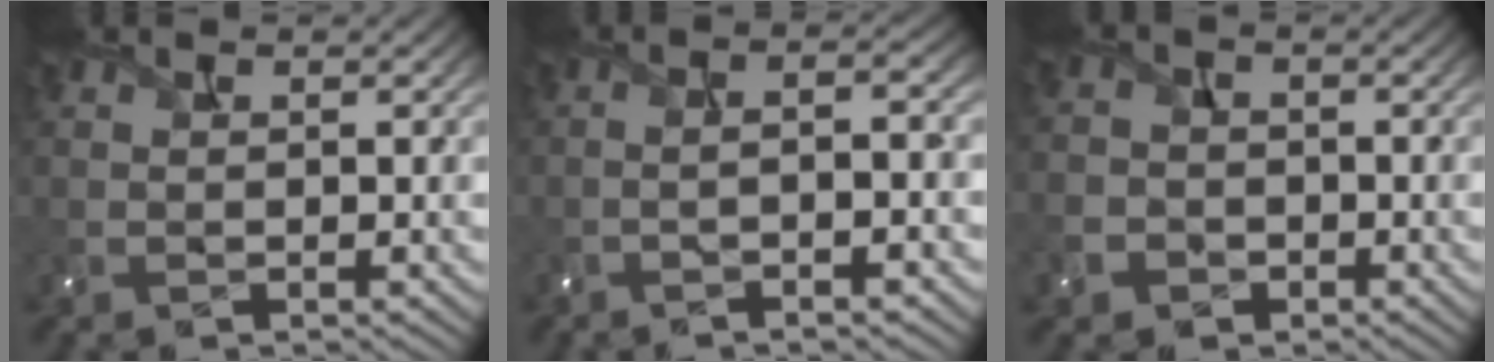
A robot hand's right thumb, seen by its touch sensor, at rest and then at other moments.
{"total": 5.0, "force": [-1.9, 0.9, 4.5], "torque": [-0.073, 0.003, -0.035]}
{"total": 4.0, "force": [-1.8, 3.4, 1.1], "torque": [-0.023, -0.006, -0.052]}